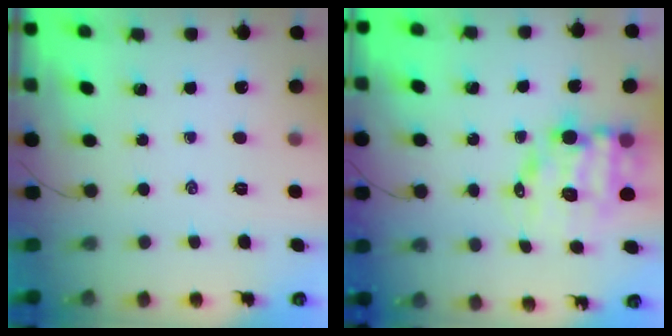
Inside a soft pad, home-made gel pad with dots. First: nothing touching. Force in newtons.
{"total": 9.7, "press": 9.2, "slide": 2.9}